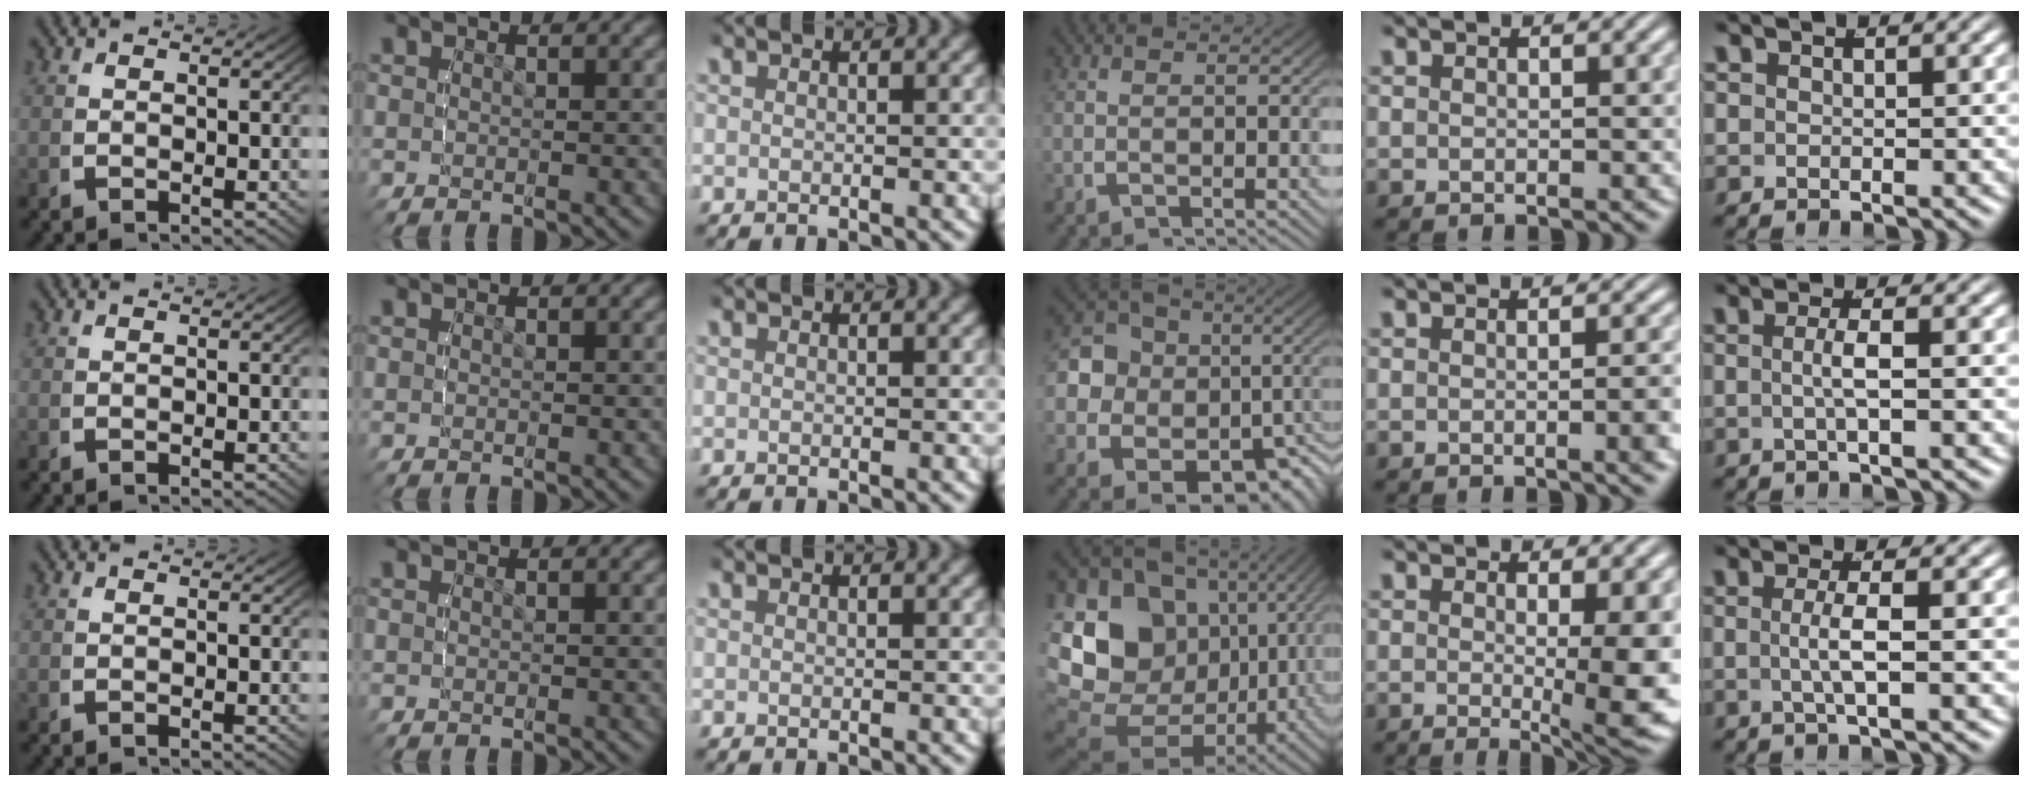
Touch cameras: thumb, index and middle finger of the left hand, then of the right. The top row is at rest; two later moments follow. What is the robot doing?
{"motion": "lift_and_place", "object": "glue stick"}